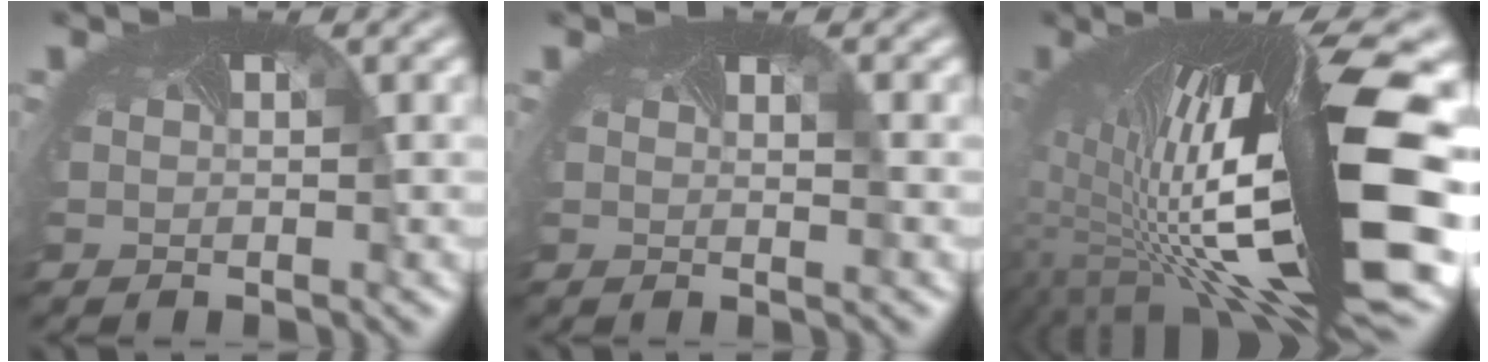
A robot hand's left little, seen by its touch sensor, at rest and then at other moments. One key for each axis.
{"total": 0.0}
{"total": 17.3, "fx": -0.4, "fy": 5.2, "fz": 16.5, "tx": -0.295, "ty": -0.020, "tz": 0.010}